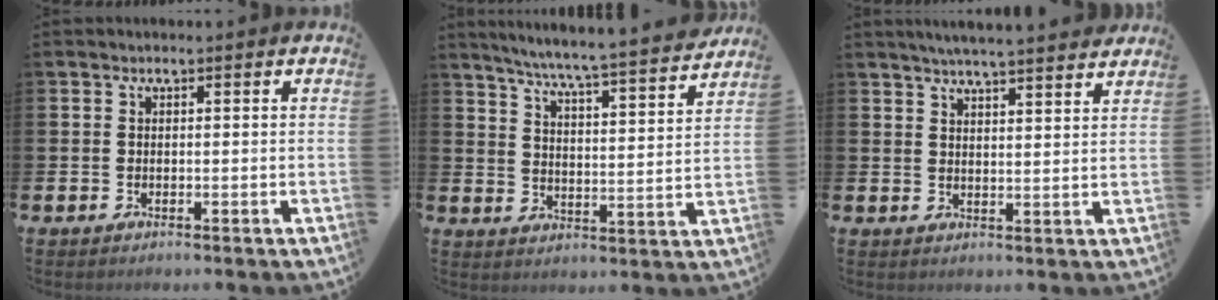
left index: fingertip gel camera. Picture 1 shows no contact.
{"total": 6.9, "force": [6.5, -0.5, 2.2], "torque": [-0.058, -0.057, 0.108]}
{"total": 4.9, "force": [4.8, -0.5, 0.9], "torque": [-0.022, -0.025, 0.083]}